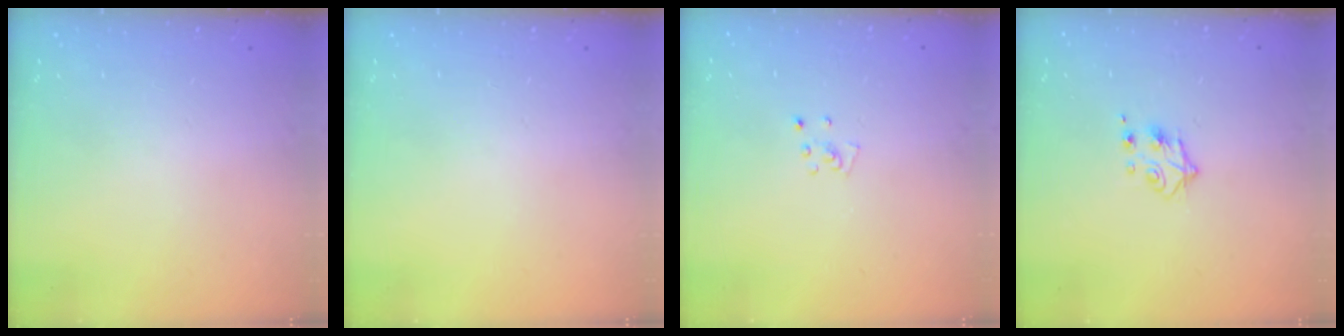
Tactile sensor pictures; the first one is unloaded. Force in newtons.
{"total": 0.0}
{"total": 3.1, "press": 3.1, "slide": 0.3}
{"total": 4.5, "press": 4.4, "slide": 0.9}